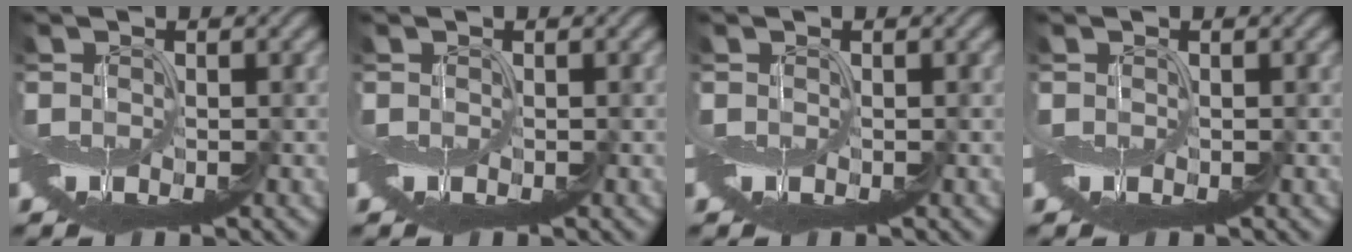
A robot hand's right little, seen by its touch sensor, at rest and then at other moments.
{"total": 0.0}
{"total": 0.0}
{"total": 0.0}